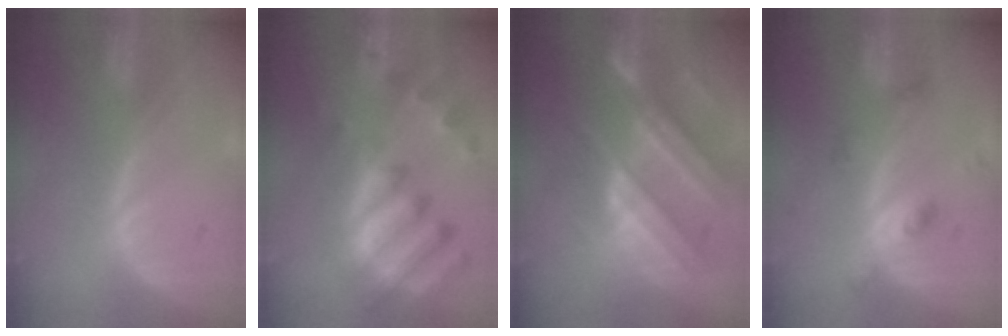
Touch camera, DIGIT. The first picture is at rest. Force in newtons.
{"total": 11.4, "press": 9.8, "slide": 5.8}
{"total": 11.1, "press": 9.8, "slide": 5.0}
{"total": 4.5, "press": 4.0, "slide": 1.9}